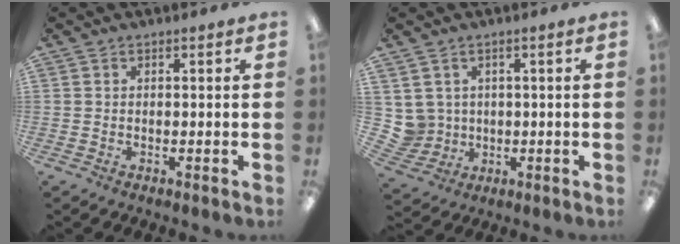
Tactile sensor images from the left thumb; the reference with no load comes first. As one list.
[{"total": 5.1, "force": [1.9, 4.7, 0.4], "torque": [-0.027, -0.006, 0.040]}]